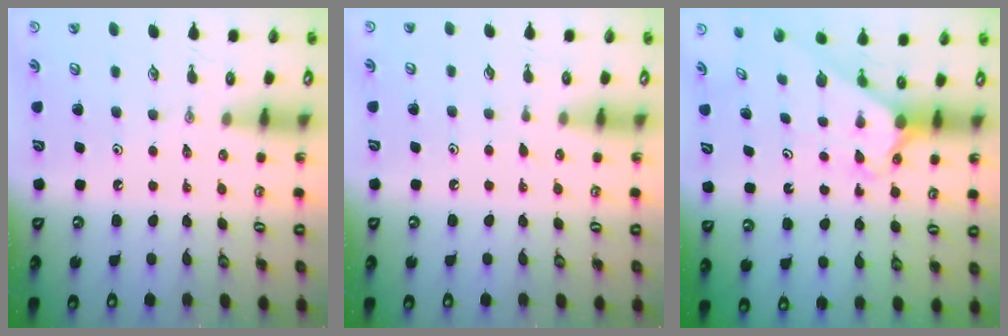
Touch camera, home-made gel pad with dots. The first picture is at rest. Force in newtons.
{"total": 3.8, "press": 3.7, "slide": 0.6}
{"total": 2.4, "press": 2.4, "slide": 0.2}